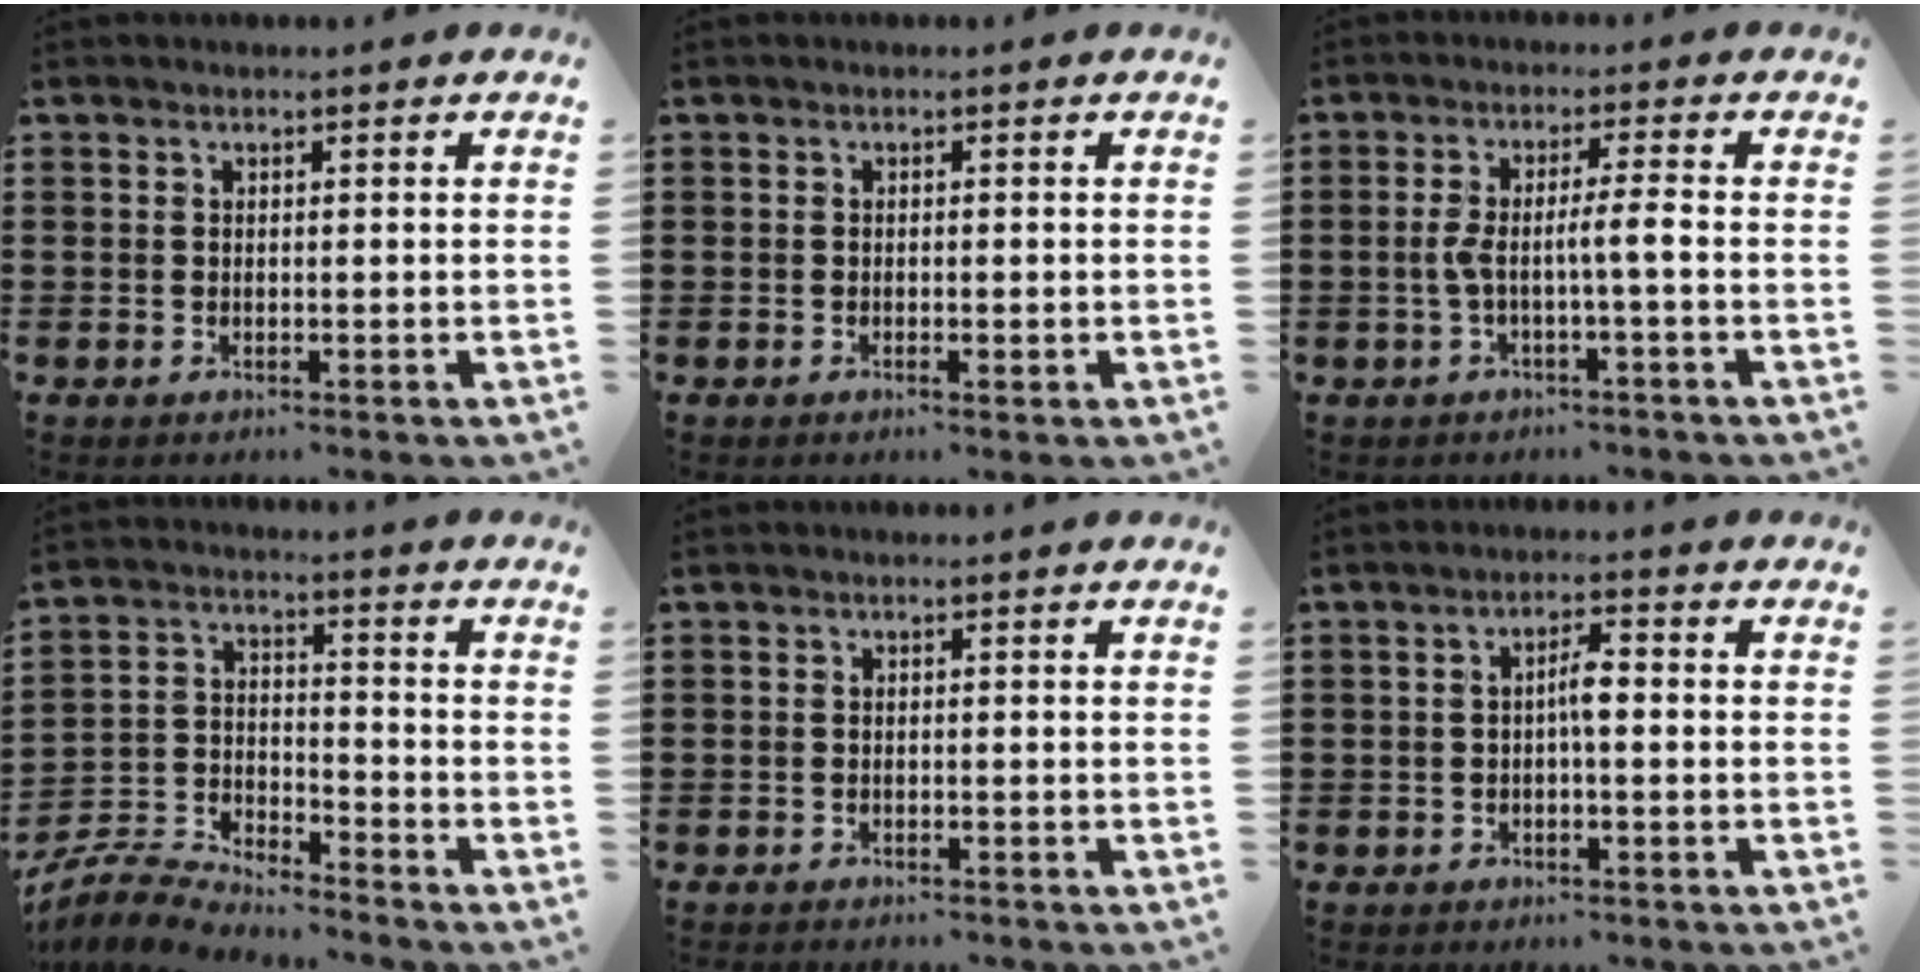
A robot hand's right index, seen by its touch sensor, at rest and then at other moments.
{"total": 0.8, "force": [-0.3, 0.2, 0.8], "torque": [-0.015, -0.004, -0.004]}
{"total": 4.7, "force": [-0.8, -0.1, 4.6], "torque": [-0.100, -0.008, -0.024]}
{"total": 5.3, "force": [-5.2, 0.4, 0.8], "torque": [-0.037, -0.005, -0.110]}
{"total": 0.6, "force": [-0.6, 0.0, 0.0], "torque": [-0.003, -0.003, -0.013]}
{"total": 3.1, "force": [-0.3, 0.7, 3.0], "torque": [-0.056, 0.004, -0.007]}